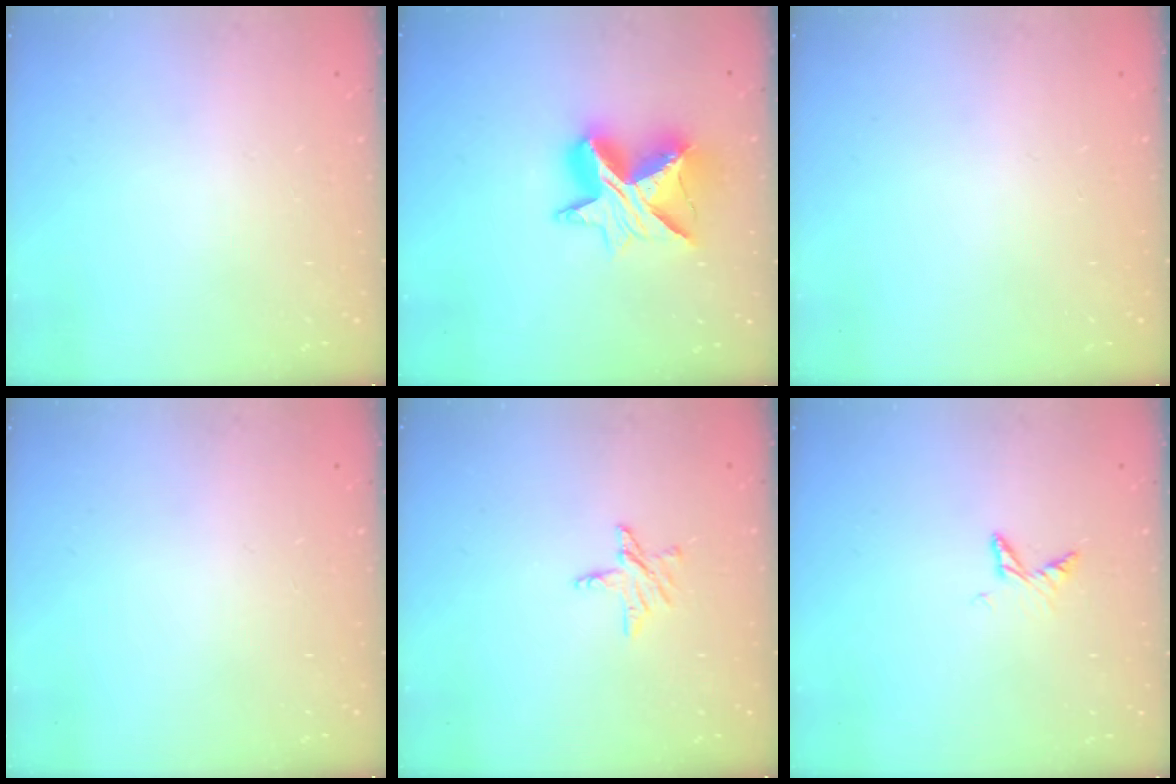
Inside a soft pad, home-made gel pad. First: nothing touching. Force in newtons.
{"total": 13.8, "press": 13.7, "slide": 0.9}
{"total": 0.0}
{"total": 0.0}
{"total": 5.4, "press": 5.4, "slide": 0.5}
{"total": 5.6, "press": 5.6, "slide": 0.4}